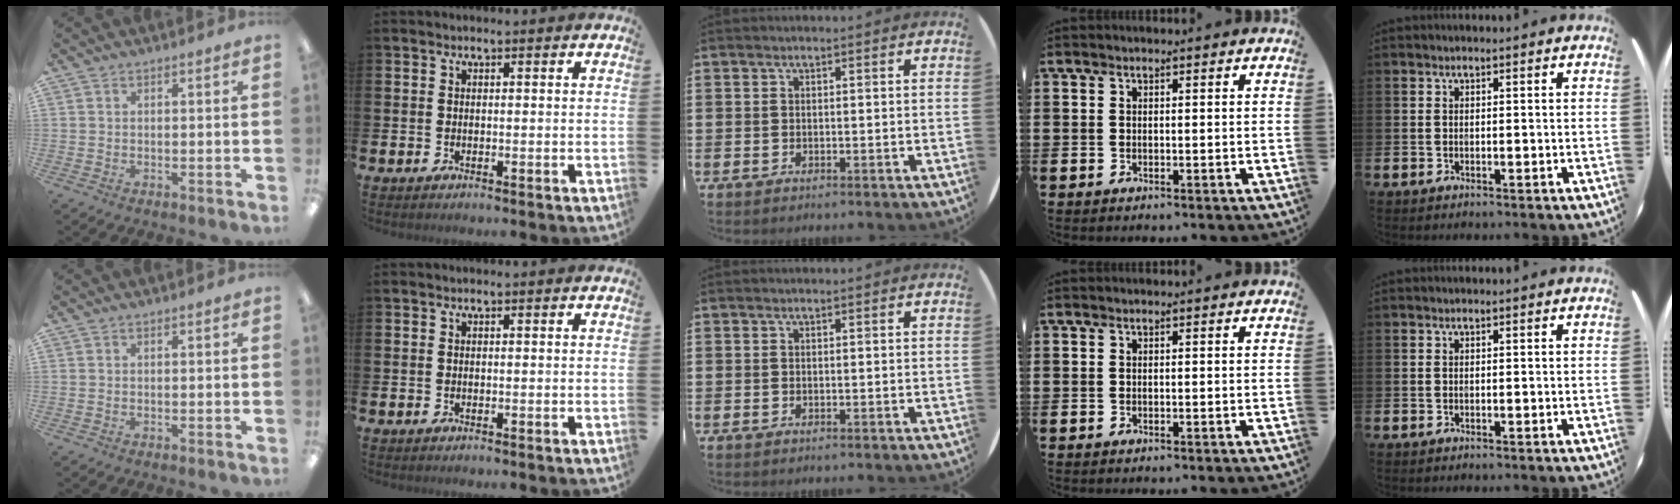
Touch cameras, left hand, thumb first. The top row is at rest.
{}